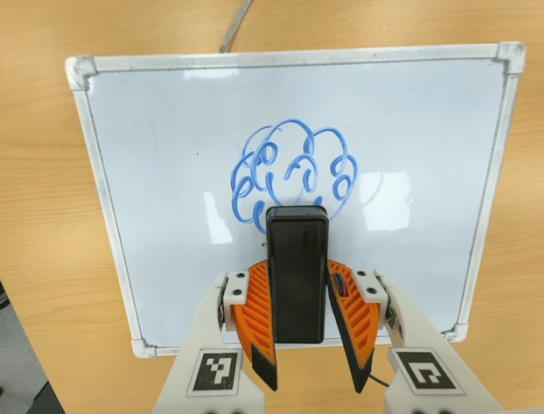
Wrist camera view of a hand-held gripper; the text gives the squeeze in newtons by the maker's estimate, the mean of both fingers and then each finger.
{"total": 5.3, "left": 4.5, "right": 6.1}